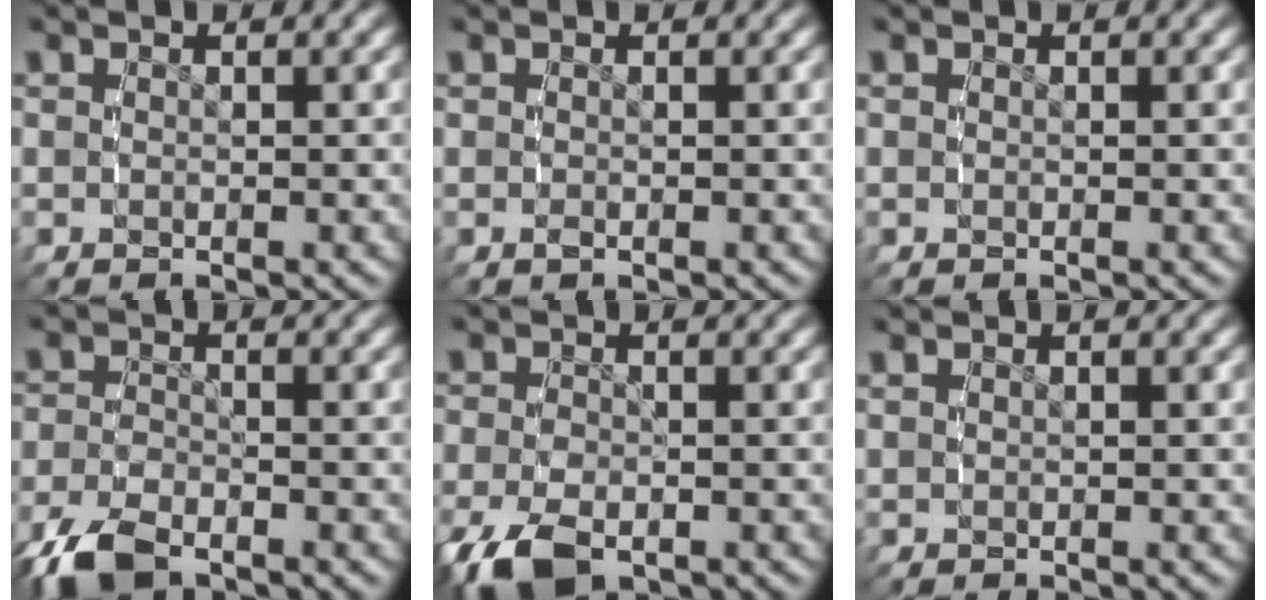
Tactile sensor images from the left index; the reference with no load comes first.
{"total": 0.0}
{"total": 0.0}
{"total": 3.4, "force": [-2.7, 1.2, 1.7], "torque": [-0.042, -0.011, -0.043]}
{"total": 3.7, "force": [-2.2, 1.9, 2.3], "torque": [-0.065, -0.019, -0.029]}
{"total": 0.5, "force": [0.3, -0.4, -0.2], "torque": [0.006, 0.000, 0.007]}